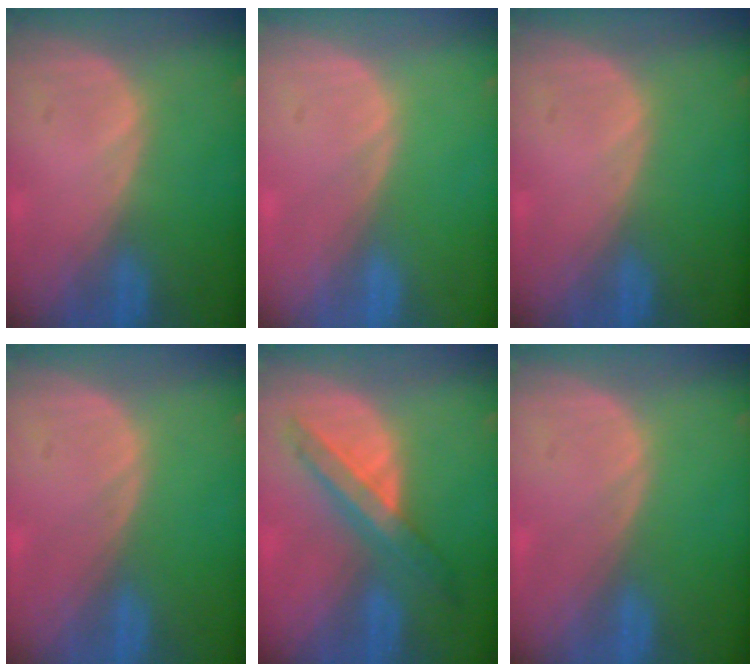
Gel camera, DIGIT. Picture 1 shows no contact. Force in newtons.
{"total": 0.0}
{"total": 0.0}
{"total": 0.0}
{"total": 6.9, "press": 6.3, "slide": 2.9}
{"total": 0.0}